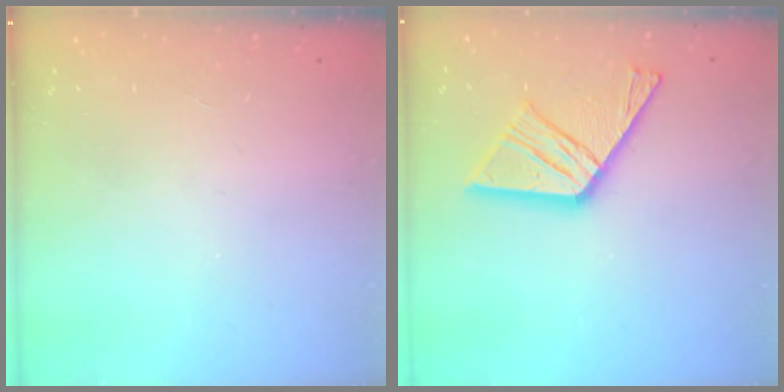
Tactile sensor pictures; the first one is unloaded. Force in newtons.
{"total": 16.2, "press": 16.2, "slide": 1.5}